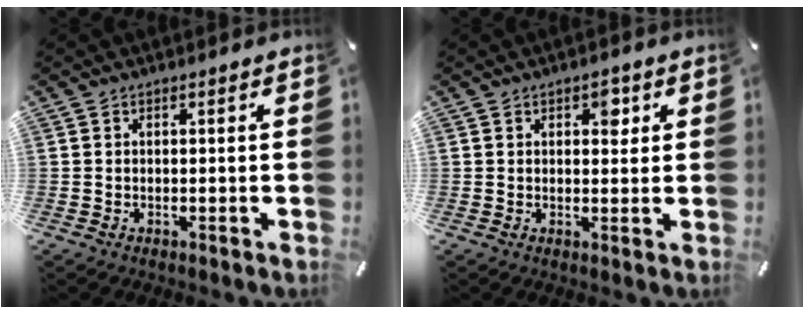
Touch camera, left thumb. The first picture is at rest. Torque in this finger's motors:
{"motor_torque": [0.36, 0.36, 0.17, -0.43, 0.09]}